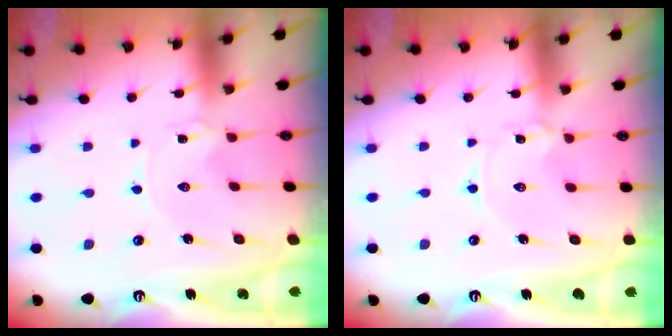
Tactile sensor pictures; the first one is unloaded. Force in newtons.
{"total": 0.9, "press": 0.9, "slide": 0.1}